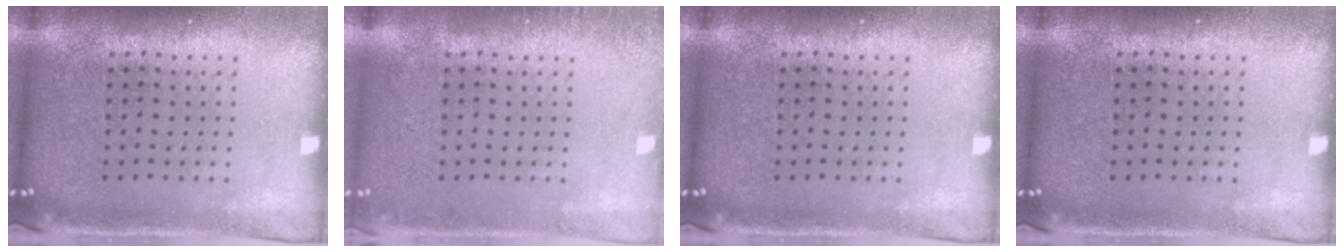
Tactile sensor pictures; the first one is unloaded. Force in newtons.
{"total": 1.1, "press": 1.1, "slide": 0.1}
{"total": 0.0}
{"total": 0.0}